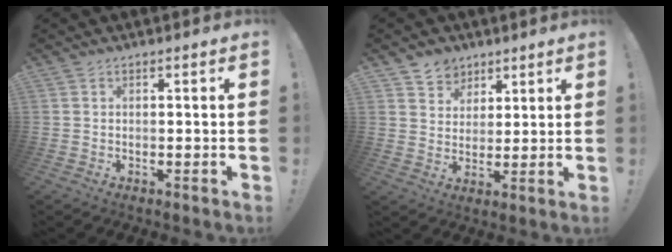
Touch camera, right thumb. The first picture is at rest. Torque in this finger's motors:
{"motor_torque": [-0.15, -0.10, -0.21, 0.55, 0.07]}